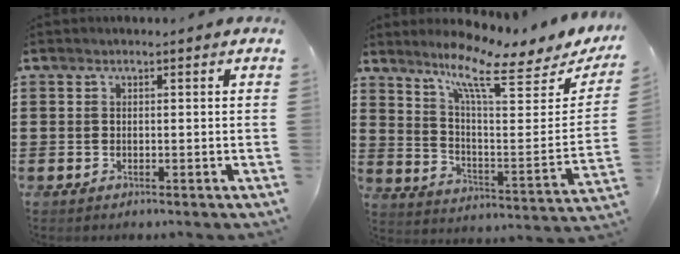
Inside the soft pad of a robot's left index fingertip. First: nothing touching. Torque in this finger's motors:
{"motor_torque": [0.62, -0.19, 0.32, 0.11]}